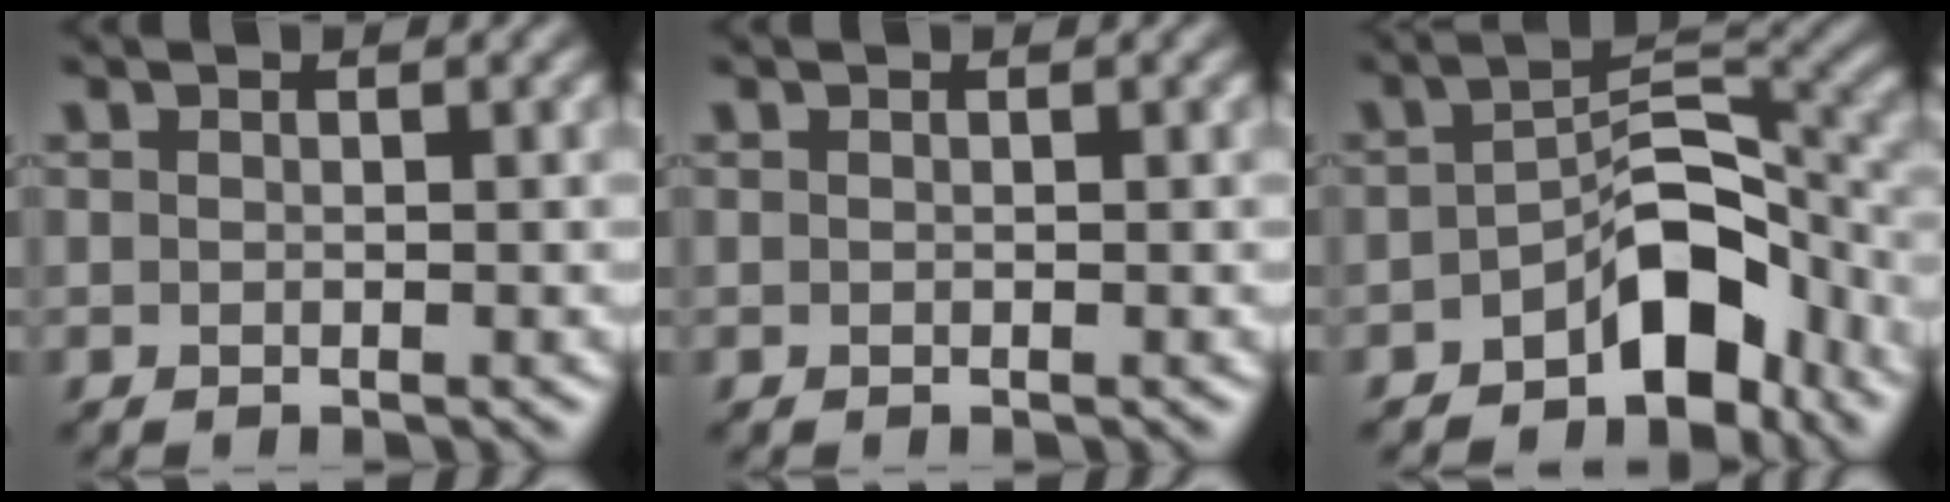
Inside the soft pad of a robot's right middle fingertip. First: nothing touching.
{"total": 0.0}
{"total": 7.1, "force": [-3.9, 3.6, 4.8], "torque": [-0.053, 0.007, -0.072]}